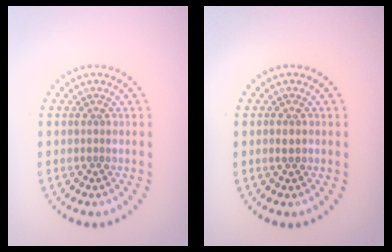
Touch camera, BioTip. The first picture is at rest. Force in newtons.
{"total": 1.0, "press": 1.0, "slide": 0.2}